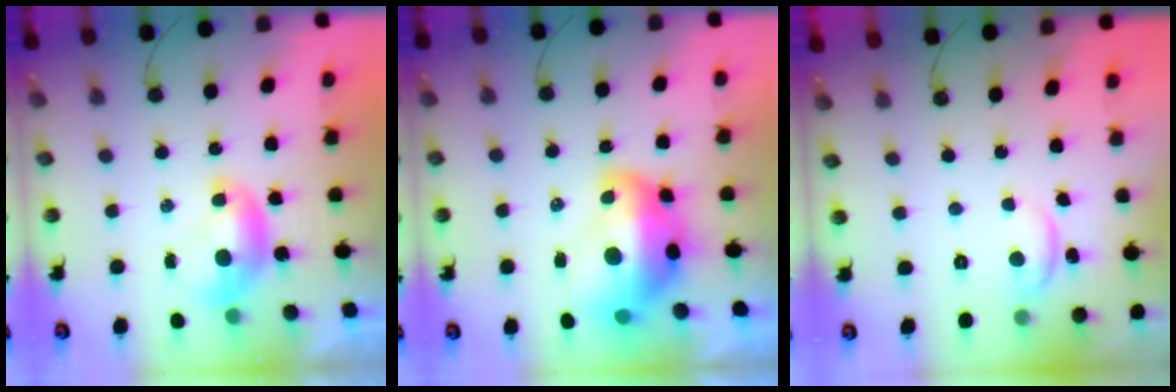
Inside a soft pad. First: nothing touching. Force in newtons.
{"total": 10.7, "press": 10.6, "slide": 1.3}
{"total": 2.7, "press": 2.6, "slide": 0.5}